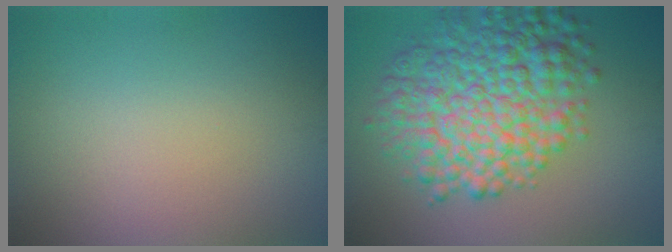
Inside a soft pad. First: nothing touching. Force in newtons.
{"total": 9.3, "press": 9.3, "slide": 0.0}